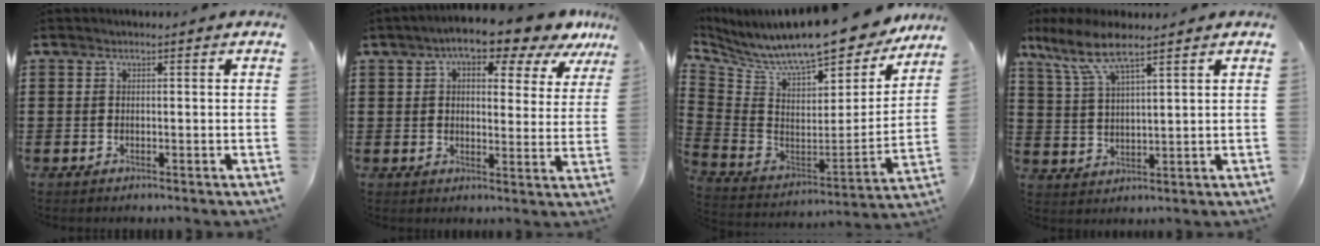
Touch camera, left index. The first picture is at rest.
{"total": 8.4, "force": [6.2, 2.5, 5.1], "torque": [-0.080, -0.028, 0.100]}
{"total": 12.1, "force": [10.6, 2.0, 5.6], "torque": [-0.132, -0.080, 0.176]}
{"total": 7.6, "force": [5.6, 1.3, 5.0], "torque": [-0.121, -0.017, 0.096]}